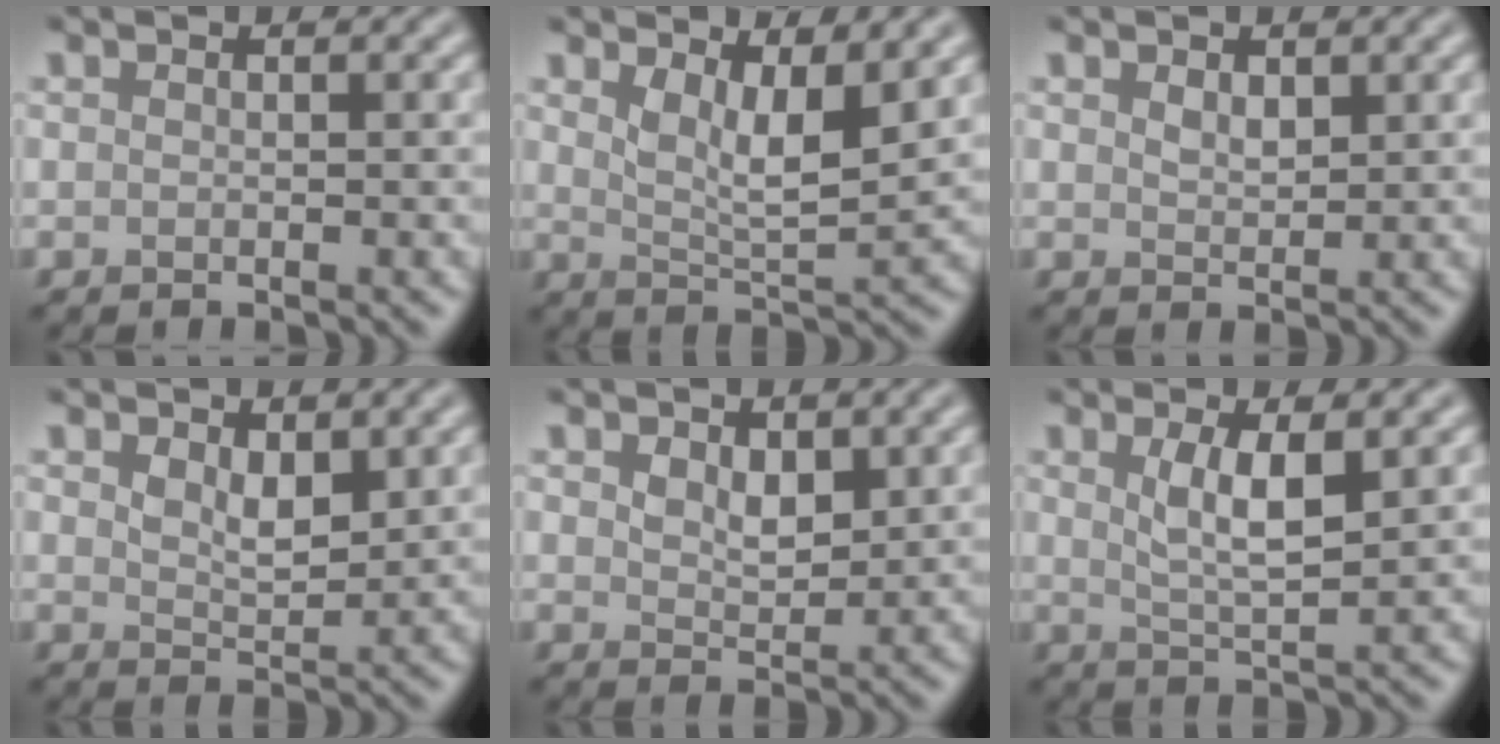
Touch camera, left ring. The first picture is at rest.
{"total": 4.5, "force": [2.2, 1.5, 3.7], "torque": [-0.069, -0.012, 0.040]}
{"total": 1.4, "force": [0.8, 0.8, 0.9], "torque": [-0.015, -0.001, 0.018]}
{"total": 2.7, "force": [1.2, 1.5, 1.9], "torque": [-0.038, -0.006, 0.027]}
{"total": 2.5, "force": [1.1, 1.5, 1.6], "torque": [-0.031, -0.005, 0.023]}
{"total": 3.7, "force": [1.3, 1.0, 3.4], "torque": [-0.064, -0.004, 0.024]}